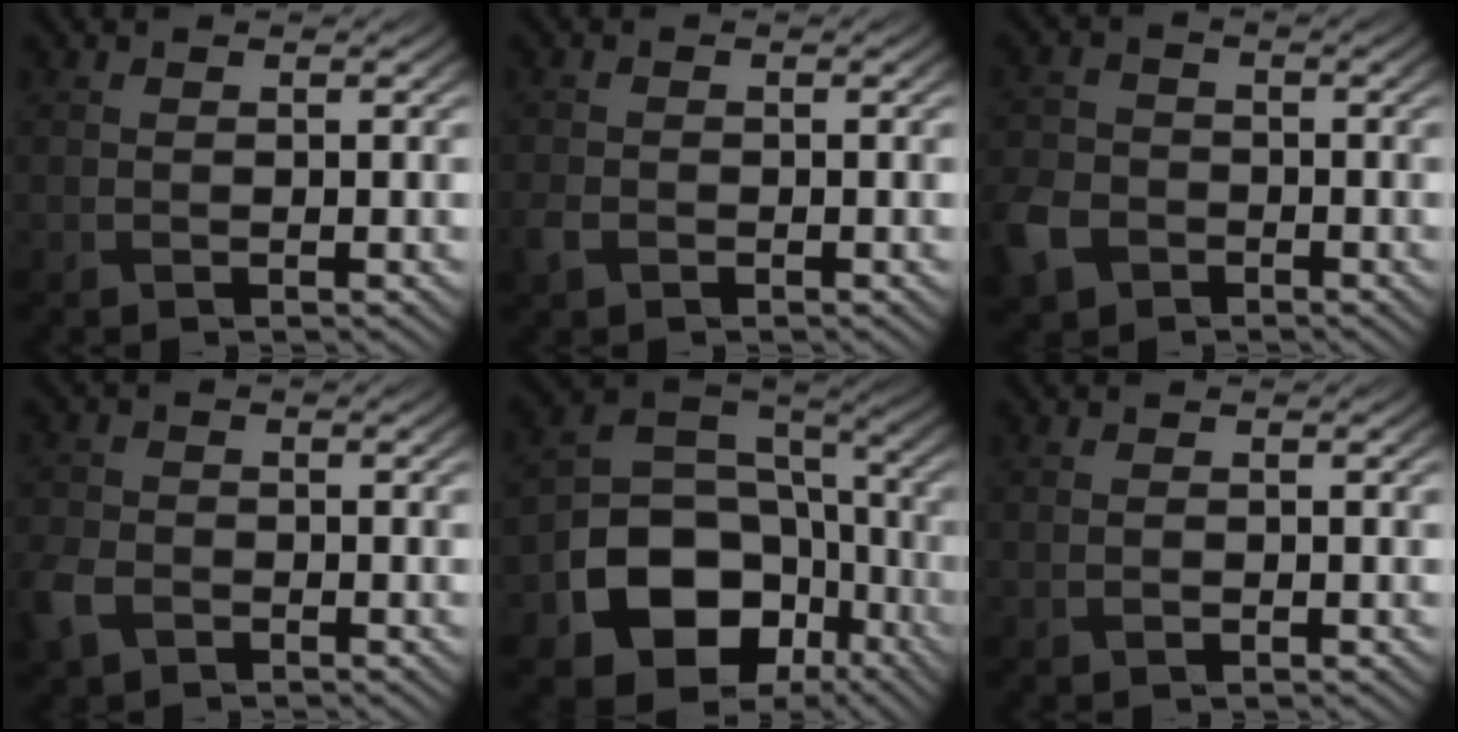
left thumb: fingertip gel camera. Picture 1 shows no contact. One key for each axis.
{"total": 1.8, "fx": -1.0, "fy": 1.2, "fz": 0.9, "tx": -0.027, "ty": -0.006, "tz": -0.023}
{"total": 5.9, "fx": -3.2, "fy": 4.3, "fz": 2.5, "tx": -0.074, "ty": -0.009, "tz": -0.075}
{"total": 4.7, "fx": -2.5, "fy": 3.2, "fz": 2.4, "tx": -0.070, "ty": -0.008, "tz": -0.059}
{"total": 14.6, "fx": -5.9, "fy": 11.0, "fz": 7.5, "tx": -0.161, "ty": -0.044, "tz": -0.103}
{"total": 0.6, "fx": -0.1, "fy": 0.3, "fz": 0.5, "tx": -0.011, "ty": -0.002, "tz": 0.000}